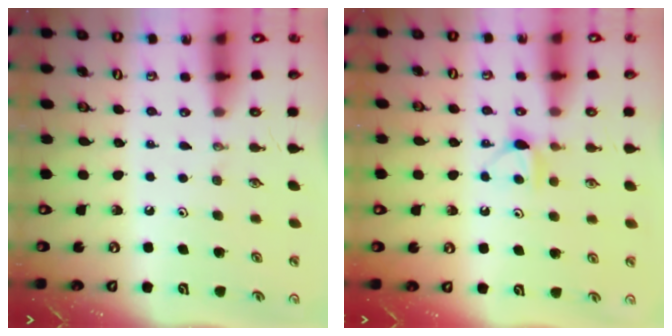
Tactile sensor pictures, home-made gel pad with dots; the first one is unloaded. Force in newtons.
{"total": 6.6, "press": 6.5, "slide": 0.7}